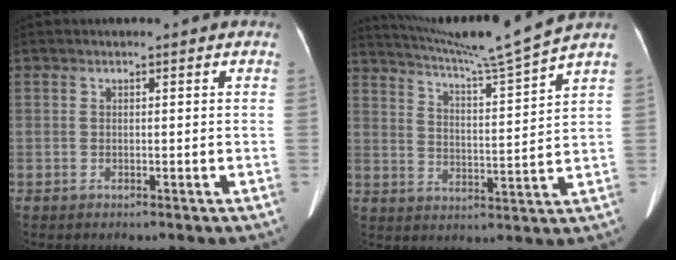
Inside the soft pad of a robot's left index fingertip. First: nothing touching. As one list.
[{"total": 12.6, "force": [11.3, -3.3, 4.3], "torque": [-0.083, -0.038, 0.183]}]